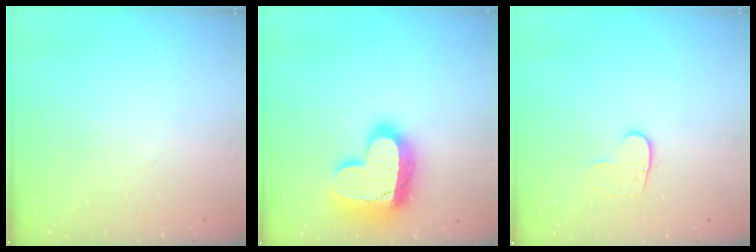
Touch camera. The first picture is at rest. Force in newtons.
{"total": 21.1, "press": 21.0, "slide": 1.5}
{"total": 5.8, "press": 5.8, "slide": 0.6}